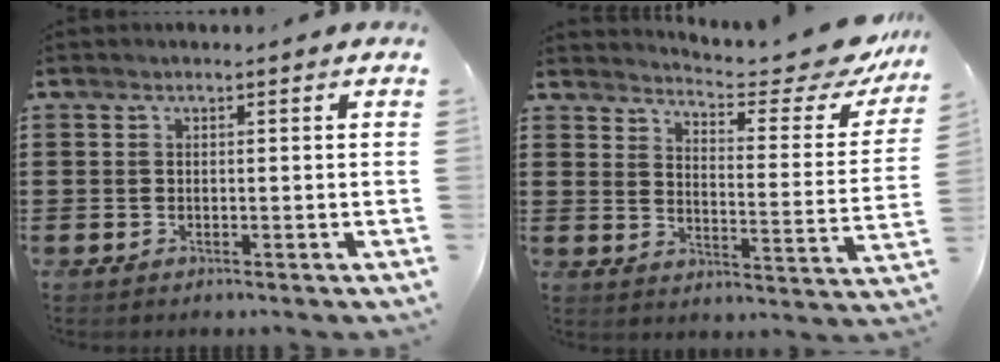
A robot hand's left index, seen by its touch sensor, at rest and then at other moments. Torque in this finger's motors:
{"motor_torque": [1.18, -0.96, 0.42, 0.10]}